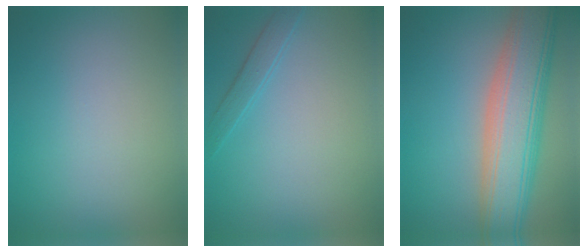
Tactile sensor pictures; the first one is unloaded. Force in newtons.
{"total": 1.4, "press": 1.4, "slide": 0.1}
{"total": 9.9, "press": 9.9, "slide": 0.7}